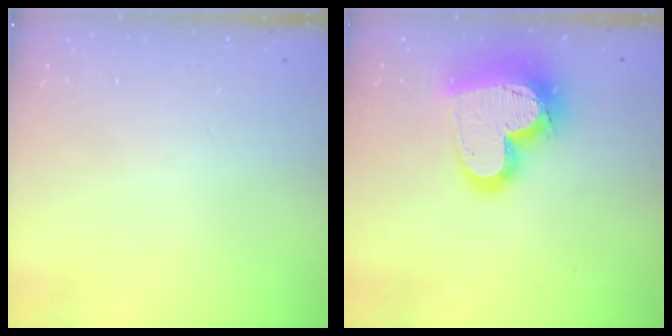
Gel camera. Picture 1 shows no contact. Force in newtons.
{"total": 23.0, "press": 22.9, "slide": 1.8}